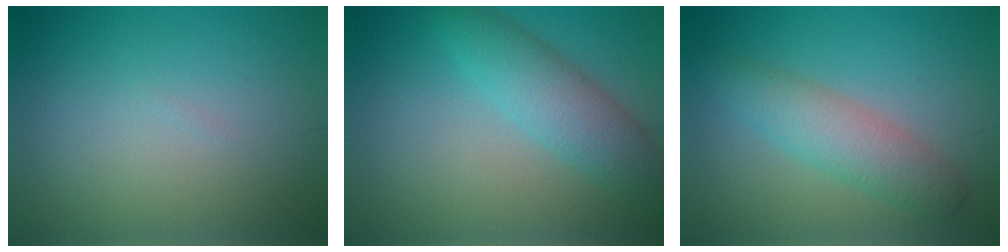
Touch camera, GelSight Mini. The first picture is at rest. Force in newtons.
{"total": 4.5, "press": 4.5, "slide": 0.2}
{"total": 3.9, "press": 3.9, "slide": 0.0}